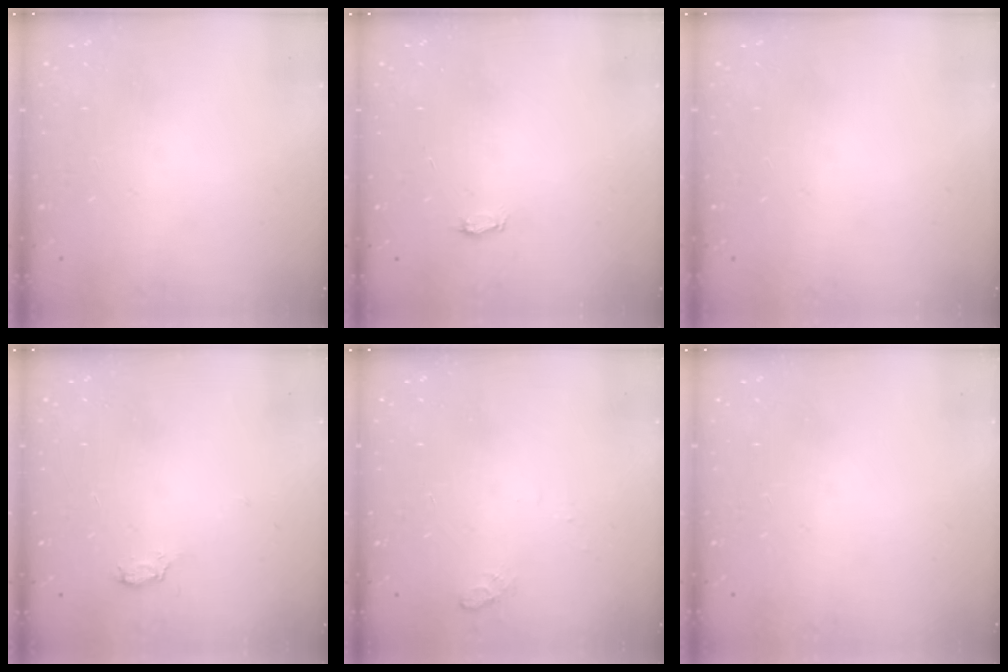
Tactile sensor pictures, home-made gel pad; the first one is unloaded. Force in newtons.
{"total": 2.3, "press": 2.3, "slide": 0.3}
{"total": 0.0}
{"total": 3.1, "press": 3.1, "slide": 0.4}
{"total": 6.2, "press": 4.6, "slide": 4.1}
{"total": 0.0}